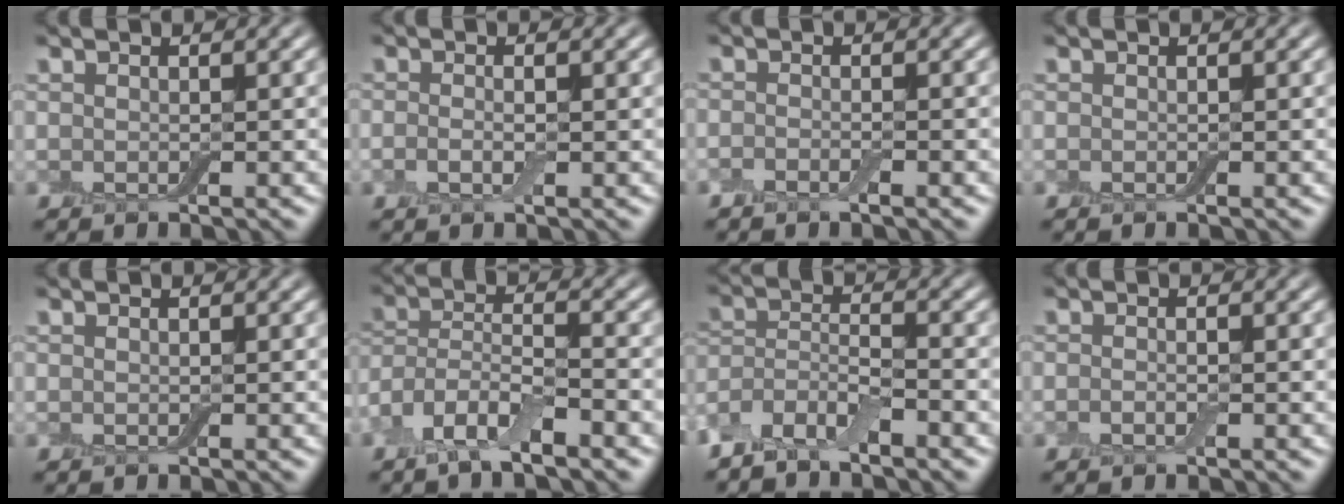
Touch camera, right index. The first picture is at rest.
{"total": 1.0, "force": [-0.2, 0.3, 1.0], "torque": [-0.021, -0.001, -0.010]}
{"total": 1.1, "force": [-0.8, 0.1, 0.7], "torque": [-0.014, -0.002, -0.018]}
{"total": 0.0}
{"total": 0.0}
{"total": 5.9, "force": [-4.1, 1.8, 3.8], "torque": [-0.071, 0.002, -0.086]}
{"total": 4.1, "force": [-3.4, 1.2, 1.8], "torque": [-0.036, 0.002, -0.075]}
{"total": 0.6, "force": [-0.4, 0.0, 0.4], "torque": [-0.010, 0.001, -0.008]}